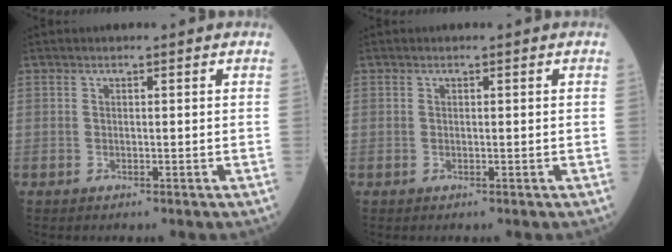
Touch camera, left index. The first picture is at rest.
{"total": 0.0}